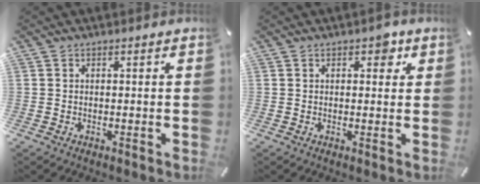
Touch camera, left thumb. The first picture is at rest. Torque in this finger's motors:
{"motor_torque": [0.32, 0.24, 0.07, -0.01, 0.09]}